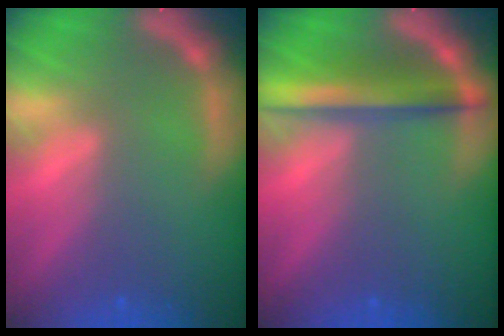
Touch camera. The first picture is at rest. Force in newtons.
{"total": 5.0}